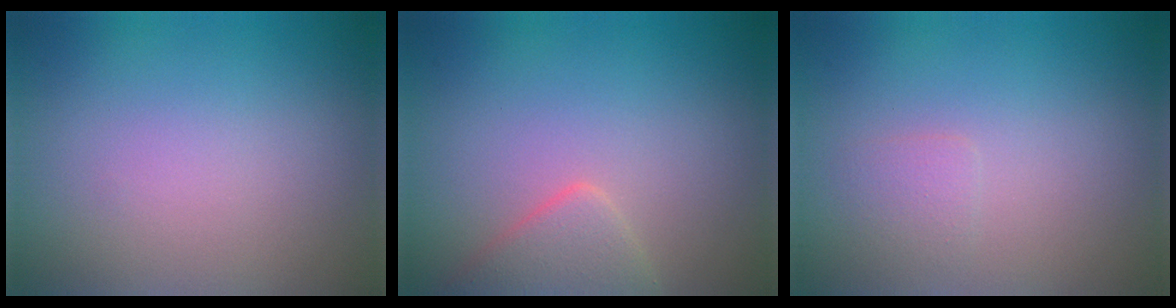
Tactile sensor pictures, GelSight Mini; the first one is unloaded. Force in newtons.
{"total": 2.7, "press": 2.7, "slide": 0.1}
{"total": 1.1, "press": 1.1, "slide": 0.1}